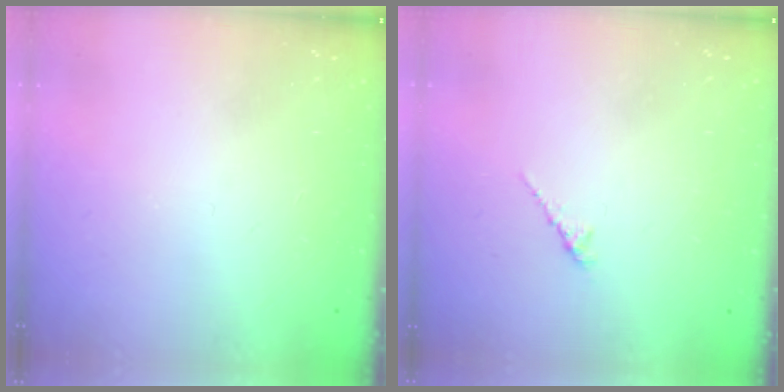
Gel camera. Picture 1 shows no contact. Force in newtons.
{"total": 2.0, "press": 2.0, "slide": 0.6}